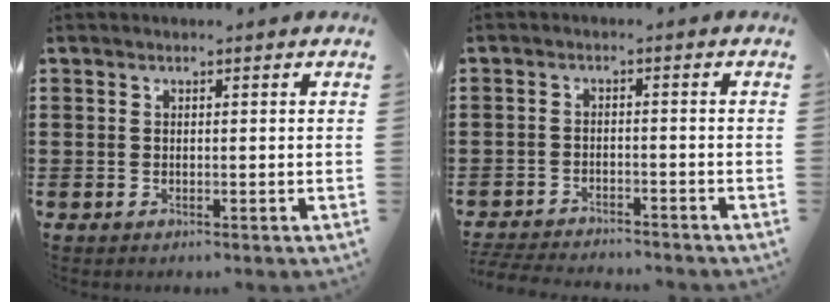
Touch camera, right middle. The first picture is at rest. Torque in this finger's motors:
{"motor_torque": [0.34, -0.02, 0.05, 0.09]}